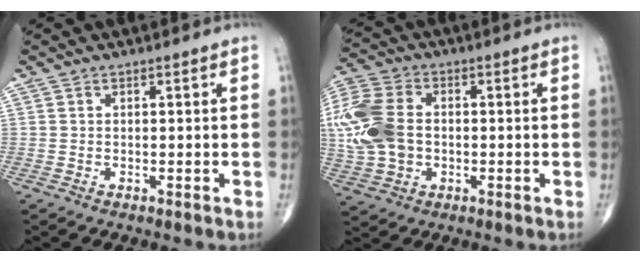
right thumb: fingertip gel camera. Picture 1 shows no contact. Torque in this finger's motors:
{"motor_torque": [0.26, 0.27, 0.87, 0.28, 0.24]}